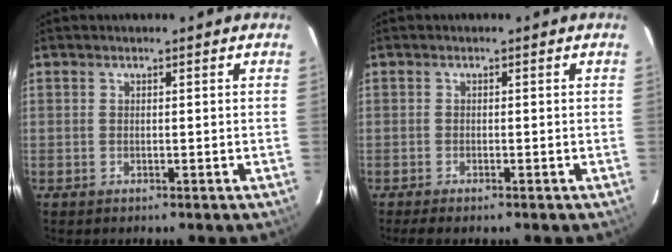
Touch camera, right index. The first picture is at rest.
{"total": 2.2, "force": [-1.8, 0.2, 1.2], "torque": [-0.029, -0.008, -0.034]}